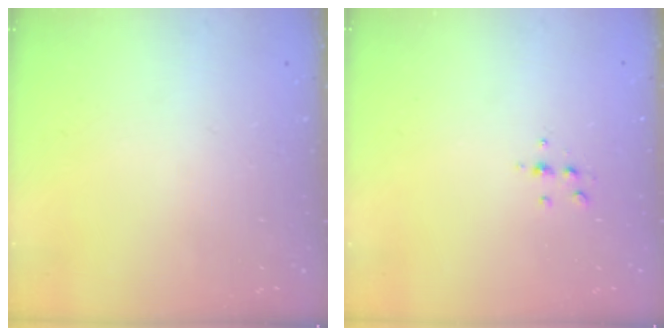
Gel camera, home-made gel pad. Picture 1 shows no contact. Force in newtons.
{"total": 5.3, "press": 5.2, "slide": 1.0}